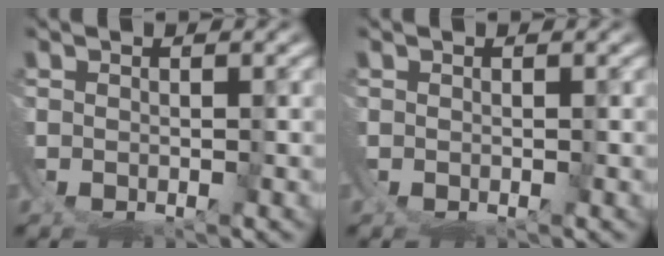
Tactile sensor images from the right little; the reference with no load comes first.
{"total": 0.0}